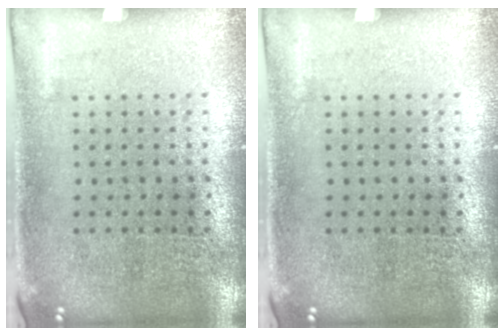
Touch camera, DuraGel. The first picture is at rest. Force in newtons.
{"total": 0.0}